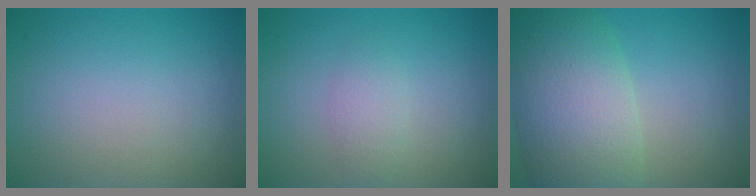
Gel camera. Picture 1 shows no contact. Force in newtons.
{"total": 1.6, "press": 1.6, "slide": 0.2}
{"total": 10.1, "press": 10.1, "slide": 0.5}